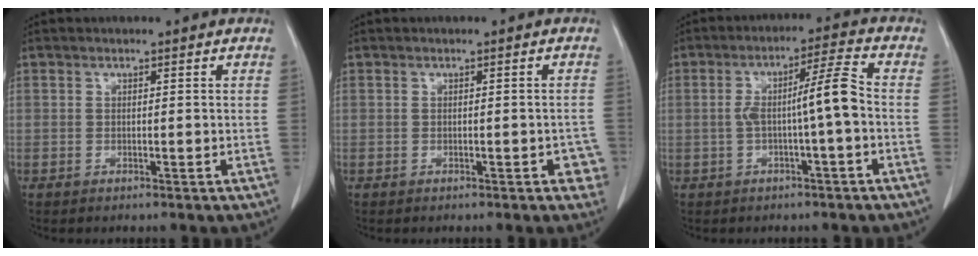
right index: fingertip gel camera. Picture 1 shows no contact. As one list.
[{"total": 2.7, "force": [-1.1, 1.1, 2.1], "torque": [-0.010, 0.003, -0.010]}, {"total": 6.7, "force": [-1.0, -0.3, 6.6], "torque": [-0.113, 0.022, -0.013]}]